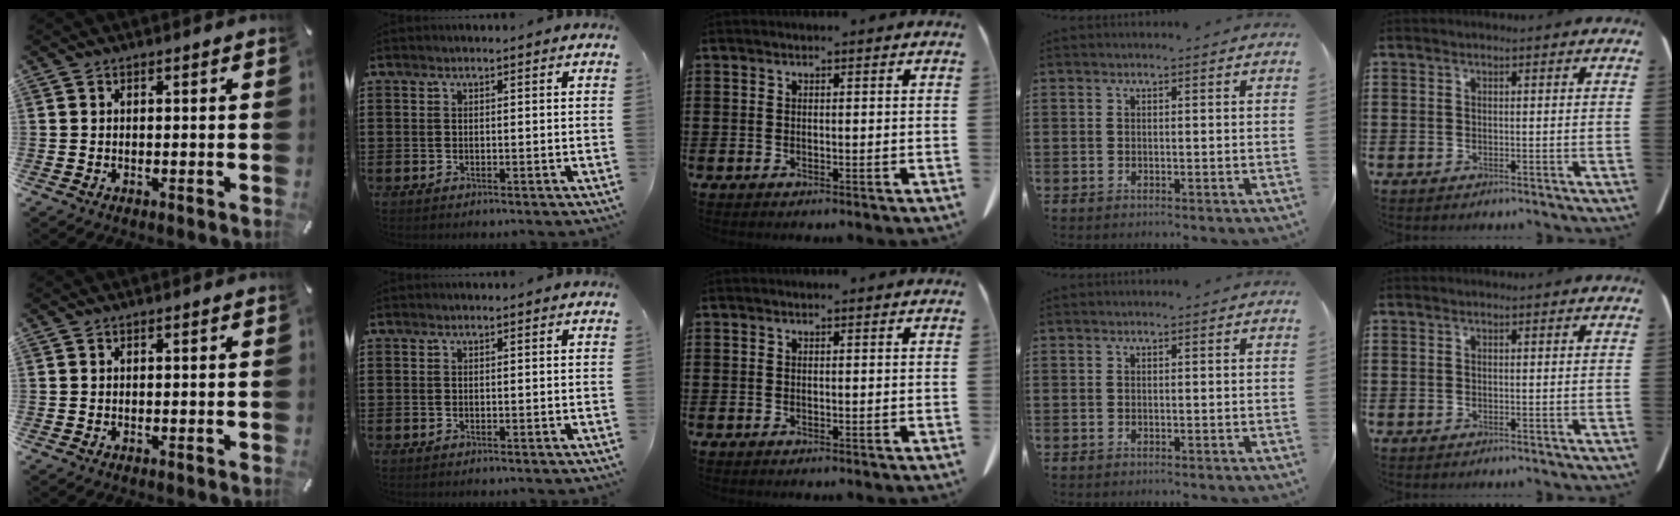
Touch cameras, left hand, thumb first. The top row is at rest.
{}